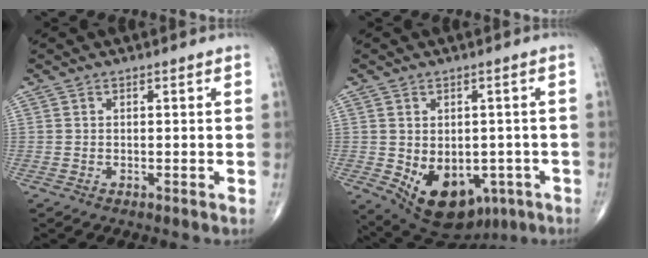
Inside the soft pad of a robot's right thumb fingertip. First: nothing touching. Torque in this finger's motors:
{"motor_torque": [-0.52, 1.07, 0.52, 0.26, 0.22]}